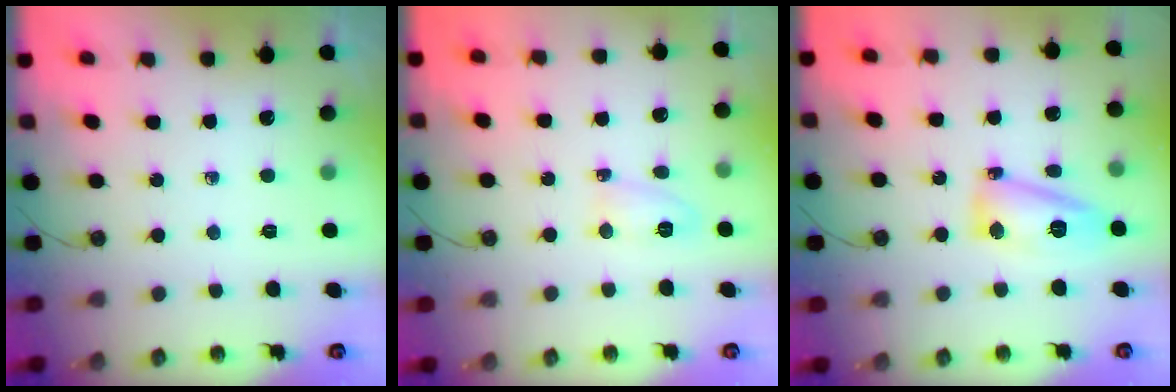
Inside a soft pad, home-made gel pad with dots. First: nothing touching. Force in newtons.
{"total": 4.2, "press": 4.0, "slide": 1.3}
{"total": 12.0, "press": 12.0, "slide": 1.2}